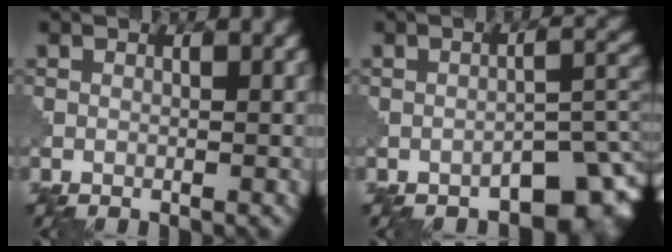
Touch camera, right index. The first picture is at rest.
{"total": 4.8, "force": [-3.0, 2.2, 2.9], "torque": [-0.027, 0.007, -0.038]}